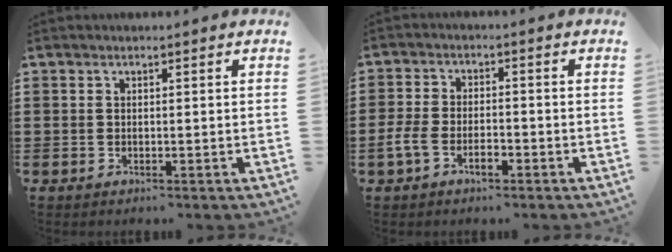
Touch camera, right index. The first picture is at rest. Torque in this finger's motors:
{"motor_torque": [1.08, 1.06, 0.39, 0.08]}